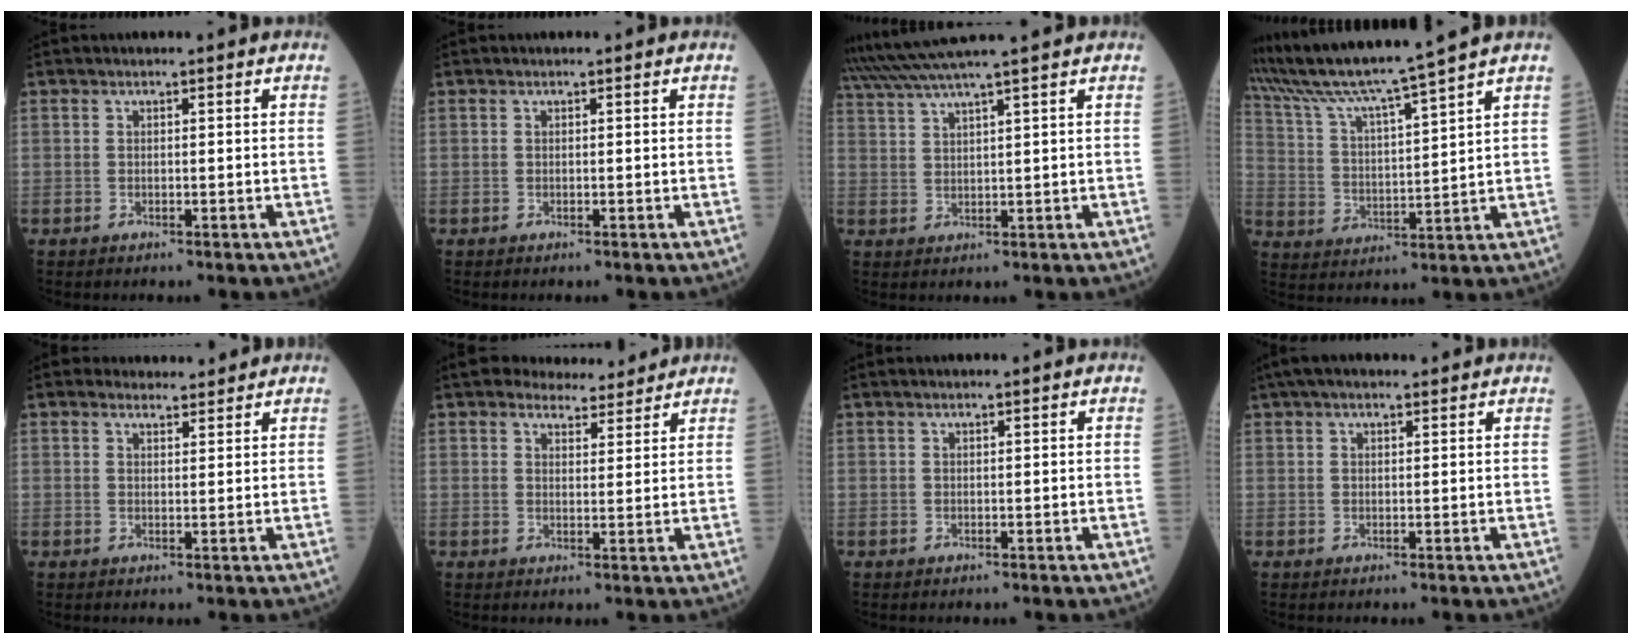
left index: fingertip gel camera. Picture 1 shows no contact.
{"total": 0.0}
{"total": 8.2, "force": [7.0, -2.2, 3.6], "torque": [-0.067, 0.022, 0.119]}
{"total": 12.8, "force": [11.0, -2.7, 5.9], "torque": [-0.114, -0.005, 0.200]}
{"total": 2.9, "force": [2.8, 1.0, 0.0], "torque": [-0.001, 0.004, 0.037]}
{"total": 5.9, "force": [5.5, 1.9, 1.3], "torque": [-0.016, 0.006, 0.075]}
{"total": 0.8, "force": [0.6, -0.1, 0.4], "torque": [-0.007, 0.007, 0.013]}
{"total": 6.5, "force": [5.2, 1.6, 3.5], "torque": [-0.058, 0.042, 0.087]}